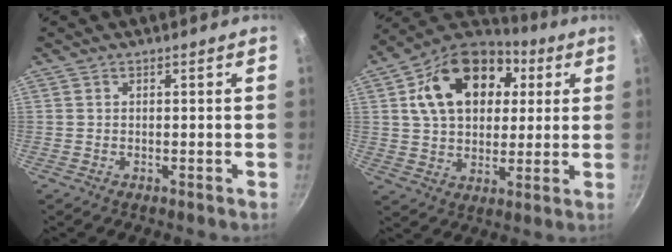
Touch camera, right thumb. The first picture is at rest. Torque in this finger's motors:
{"motor_torque": [0.27, 4.18, 1.50, 0.62, 0.19]}